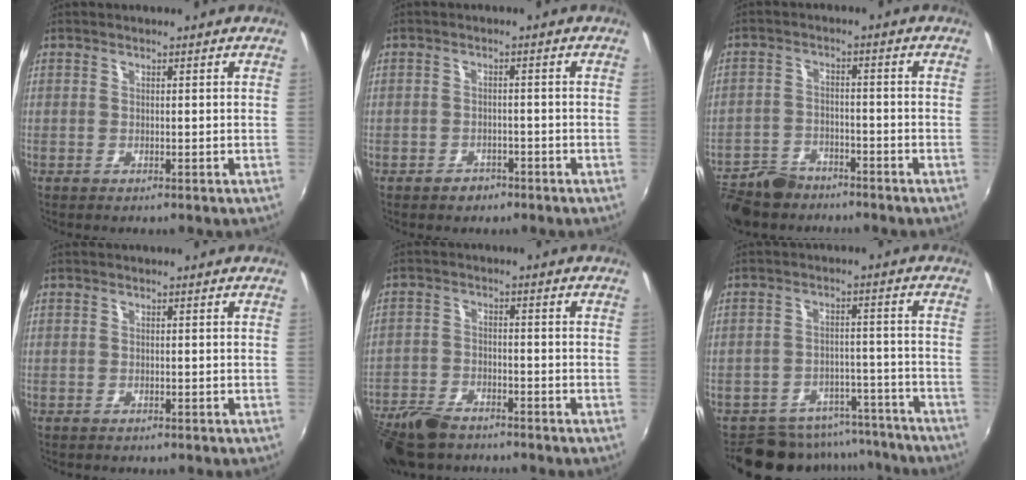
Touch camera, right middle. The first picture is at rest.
{"total": 2.8, "force": [-2.0, 2.0, 0.4], "torque": [-0.015, 0.001, -0.027]}
{"total": 10.2, "force": [-8.2, 4.9, 3.4], "torque": [-0.100, -0.003, -0.143]}
{"total": 0.6, "force": [-0.4, 0.4, 0.0], "torque": [-0.001, -0.003, -0.007]}
{"total": 10.1, "force": [-8.1, 4.3, 4.2], "torque": [-0.114, -0.010, -0.151]}
{"total": 13.3, "force": [-12.0, 5.3, 2.1], "torque": [-0.042, 0.034, -0.152]}